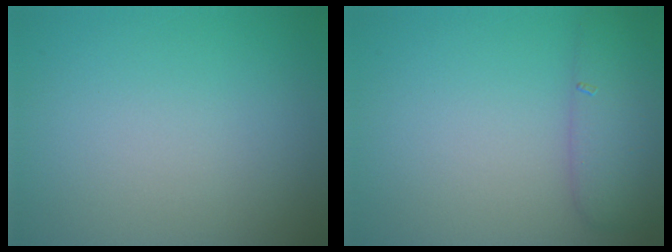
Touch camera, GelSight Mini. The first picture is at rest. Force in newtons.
{"total": 3.2, "press": 3.2, "slide": 0.1}